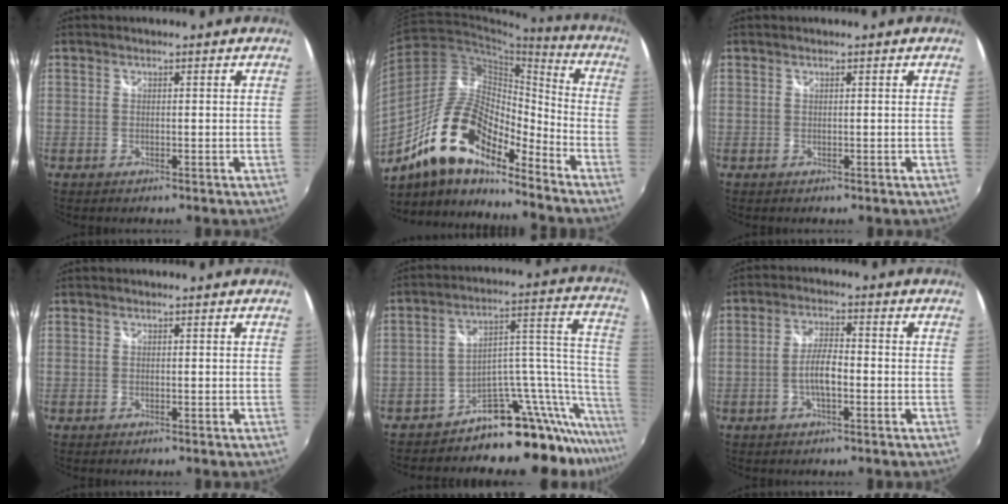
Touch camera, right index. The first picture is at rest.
{"total": 19.0, "force": [-13.1, 7.0, 11.9], "torque": [-0.219, 0.001, -0.251]}
{"total": 0.0}
{"total": 0.0}
{"total": 18.0, "force": [-16.5, 4.7, 5.4], "torque": [-0.016, 0.041, -0.278]}
{"total": 5.2, "force": [-1.6, 1.5, 4.7], "torque": [-0.092, 0.006, -0.030]}